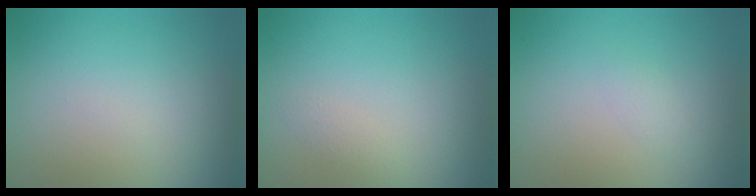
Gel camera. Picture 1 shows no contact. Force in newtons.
{"total": 0.7, "press": 0.7, "slide": 0.1}
{"total": 0.7, "press": 0.7, "slide": 0.1}